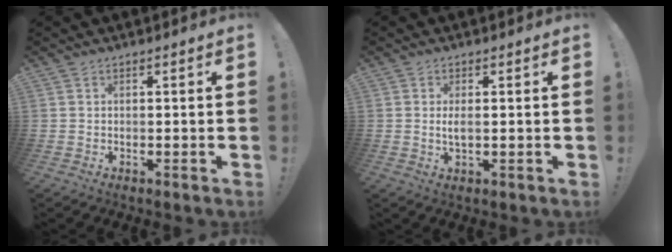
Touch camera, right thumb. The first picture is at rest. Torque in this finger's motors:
{"motor_torque": [-0.23, 0.13, -0.03, 0.05, 0.03]}